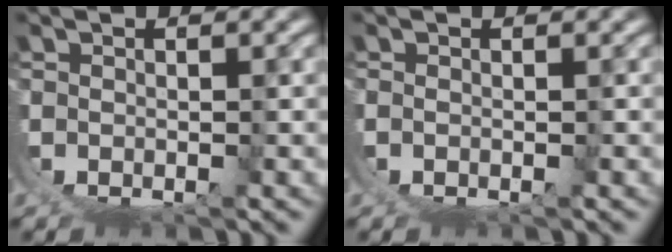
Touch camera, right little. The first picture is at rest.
{"total": 0.0}